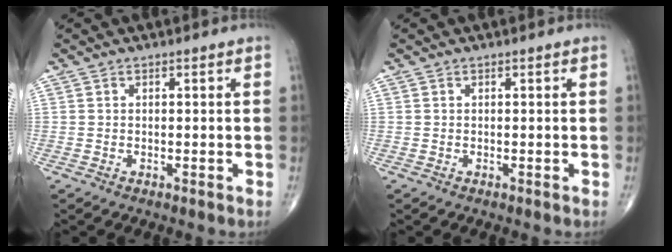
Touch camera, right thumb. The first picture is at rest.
{"total": 0.0}